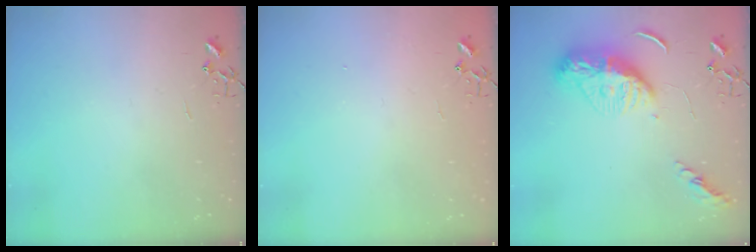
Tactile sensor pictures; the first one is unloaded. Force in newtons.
{"total": 1.1, "press": 1.1, "slide": 0.1}
{"total": 13.0, "press": 13.0, "slide": 1.2}